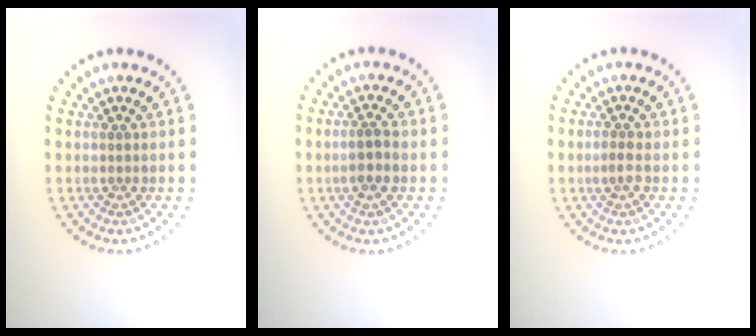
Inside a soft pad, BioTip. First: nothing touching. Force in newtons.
{"total": 2.0, "press": 1.8, "slide": 0.9}
{"total": 1.1, "press": 1.0, "slide": 0.4}